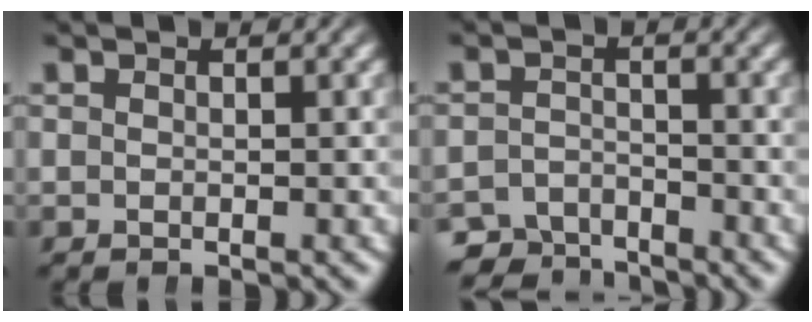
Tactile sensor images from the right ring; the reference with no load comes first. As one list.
[{"total": 4.5, "force": [-4.1, 1.8, 0.3], "torque": [0.001, -0.020, -0.067]}]